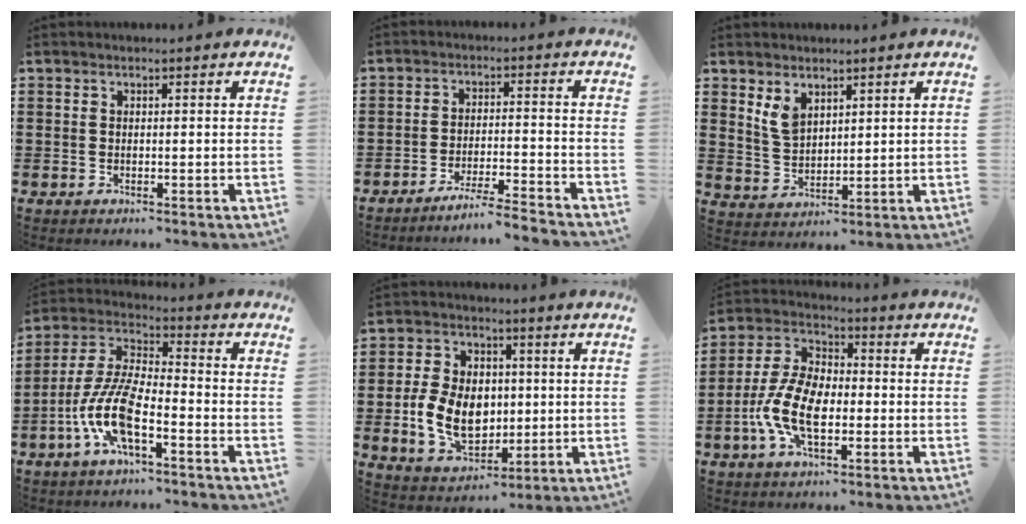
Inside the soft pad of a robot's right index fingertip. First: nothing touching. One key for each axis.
{"total": 4.8, "fx": -4.6, "fy": -0.8, "fz": 1.5, "tx": -0.030, "ty": -0.014, "tz": -0.091}
{"total": 4.2, "fx": 2.5, "fy": 2.5, "fz": 2.3, "tx": -0.055, "ty": 0.006, "tz": 0.047}
{"total": 10.4, "fx": -4.7, "fy": 3.0, "fz": 8.8, "tx": -0.215, "ty": -0.014, "tz": -0.094}
{"total": 10.3, "fx": -0.6, "fy": 7.6, "fz": 6.9, "tx": -0.145, "ty": 0.011, "tz": -0.013}
{"total": 9.9, "fx": -2.8, "fy": 5.3, "fz": 7.9, "tx": -0.197, "ty": -0.006, "tz": -0.061}